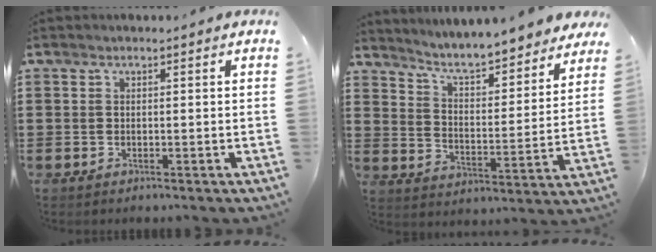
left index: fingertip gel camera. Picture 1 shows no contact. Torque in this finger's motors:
{"motor_torque": [2.14, 0.00, 0.69, 0.08]}